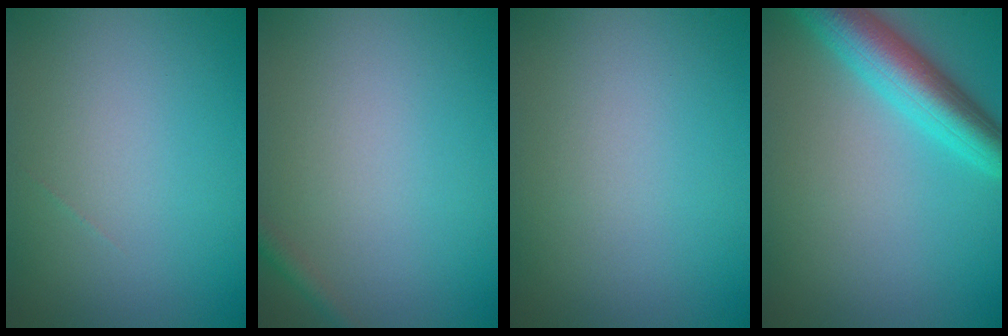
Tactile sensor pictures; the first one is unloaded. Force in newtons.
{"total": 1.0, "press": 1.0, "slide": 0.0}
{"total": 0.0}
{"total": 6.1, "press": 6.1, "slide": 0.3}